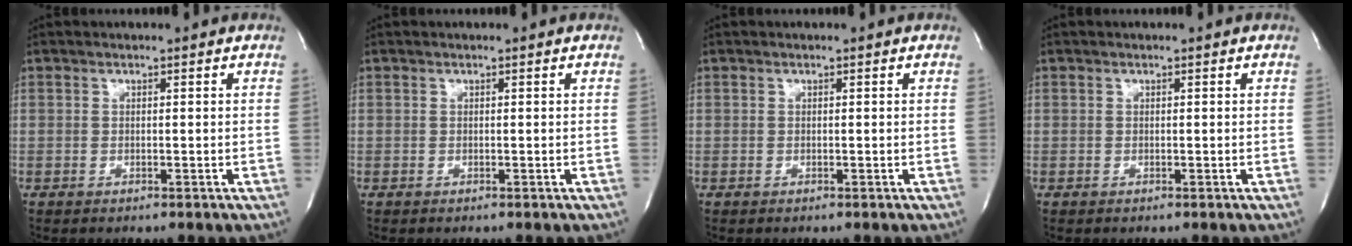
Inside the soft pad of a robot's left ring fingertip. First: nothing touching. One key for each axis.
{"total": 0.0}
{"total": 0.0}
{"total": 0.0}